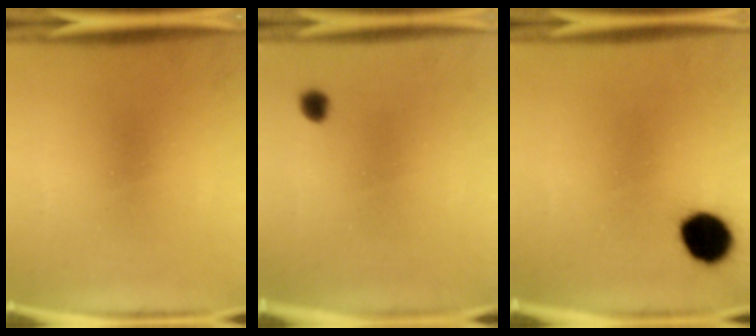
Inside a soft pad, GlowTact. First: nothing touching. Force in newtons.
{"total": 1.8}
{"total": 9.3}